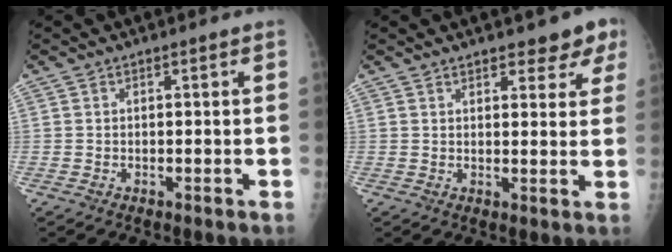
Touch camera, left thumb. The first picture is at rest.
{"total": 6.3, "force": [4.6, 2.7, 3.3], "torque": [-0.007, -0.020, 0.052]}